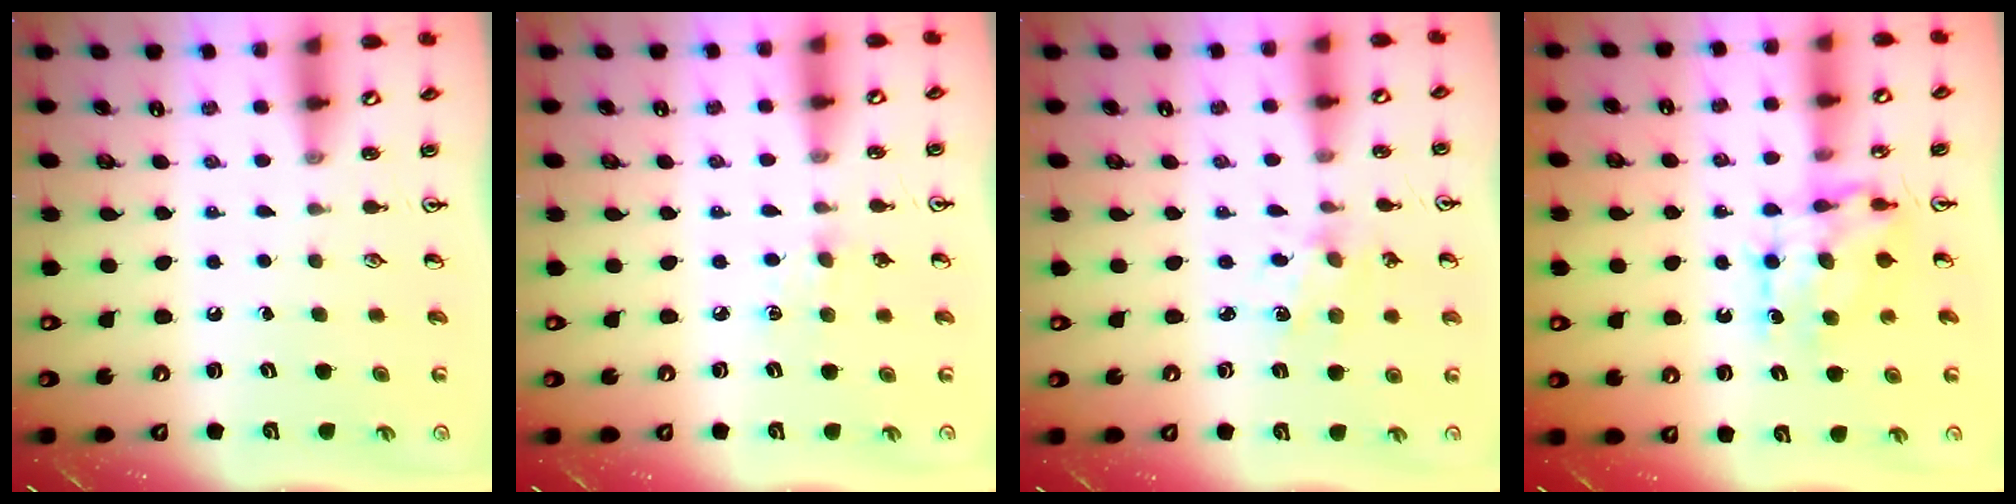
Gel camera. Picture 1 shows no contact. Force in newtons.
{"total": 5.2, "press": 5.2, "slide": 0.8}
{"total": 2.4, "press": 2.4, "slide": 0.0}
{"total": 7.6, "press": 7.6, "slide": 0.7}